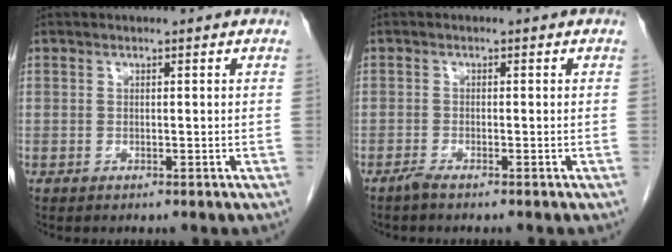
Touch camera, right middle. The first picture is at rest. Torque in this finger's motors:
{"motor_torque": [-0.17, 0.21, -0.03, -0.01]}